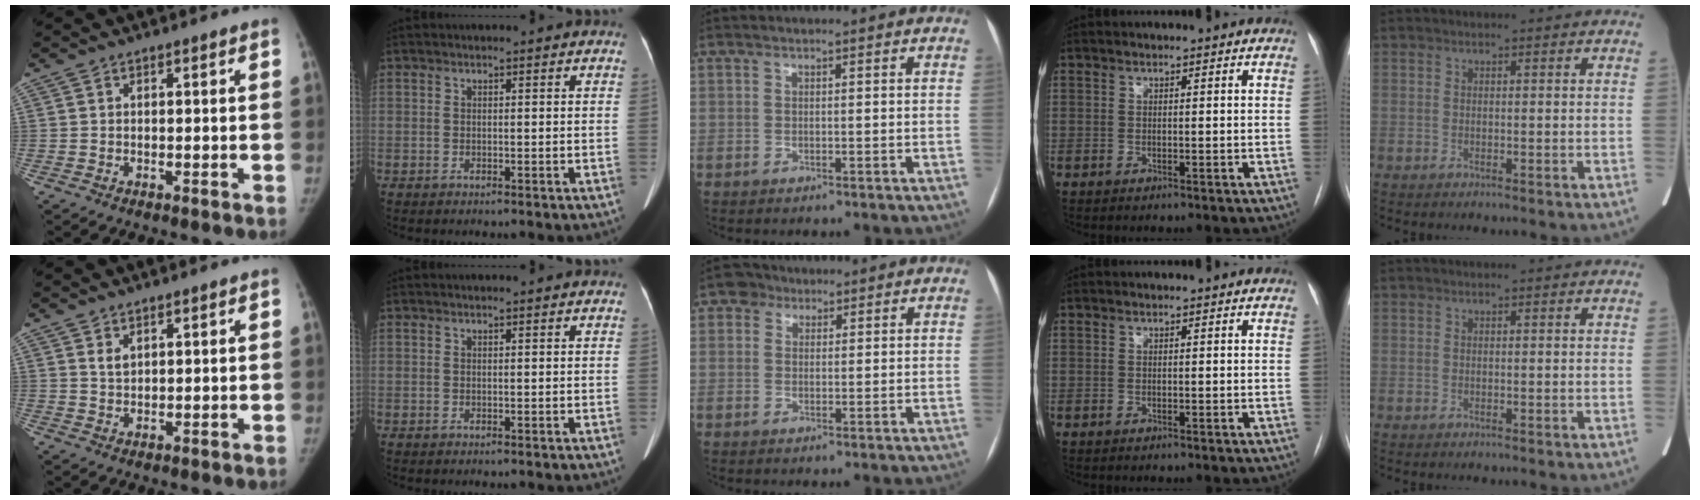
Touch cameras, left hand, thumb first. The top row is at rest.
{"thumb": {"total": 2.1, "force": [1.3, 1.2, 1.2], "torque": [-0.015, -0.009, 0.030]}, "index": {"total": 0.5, "force": [0.5, 0.1, 0.2], "torque": [-0.006, 0.004, 0.005]}, "middle": {"total": 2.8, "force": [1.5, 2.3, 0.5], "torque": [-0.009, 0.011, 0.021]}}